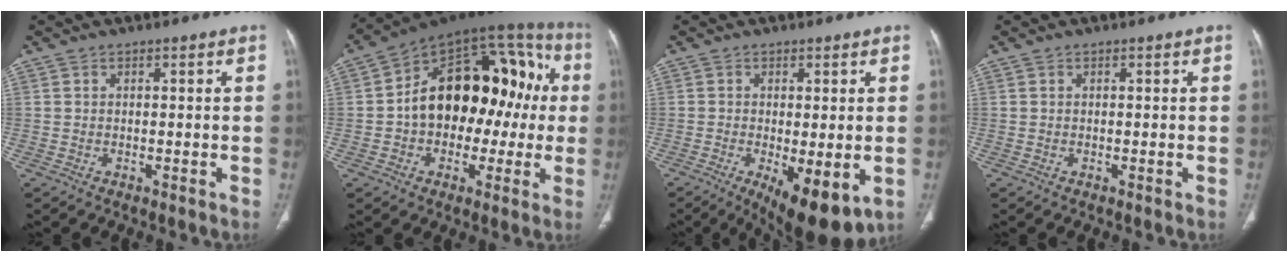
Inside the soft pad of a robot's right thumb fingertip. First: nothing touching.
{"total": 24.0, "force": [0.5, 15.2, 18.6], "torque": [-0.240, 0.060, 0.003]}
{"total": 11.7, "force": [-3.9, 4.2, 10.2], "torque": [-0.149, -0.021, -0.048]}
{"total": 0.0}